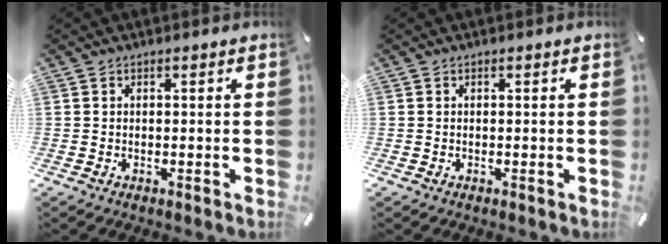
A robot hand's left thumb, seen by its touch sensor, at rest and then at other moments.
{"total": 0.0}